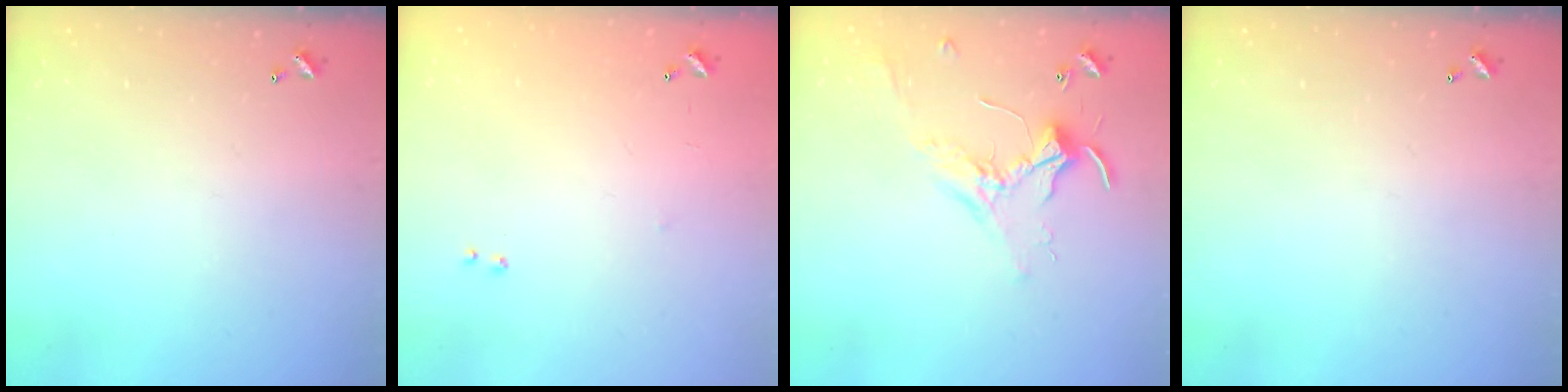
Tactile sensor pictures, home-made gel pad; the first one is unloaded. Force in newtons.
{"total": 7.0, "press": 6.9, "slide": 0.7}
{"total": 2.1, "press": 2.1, "slide": 0.4}
{"total": 0.0}